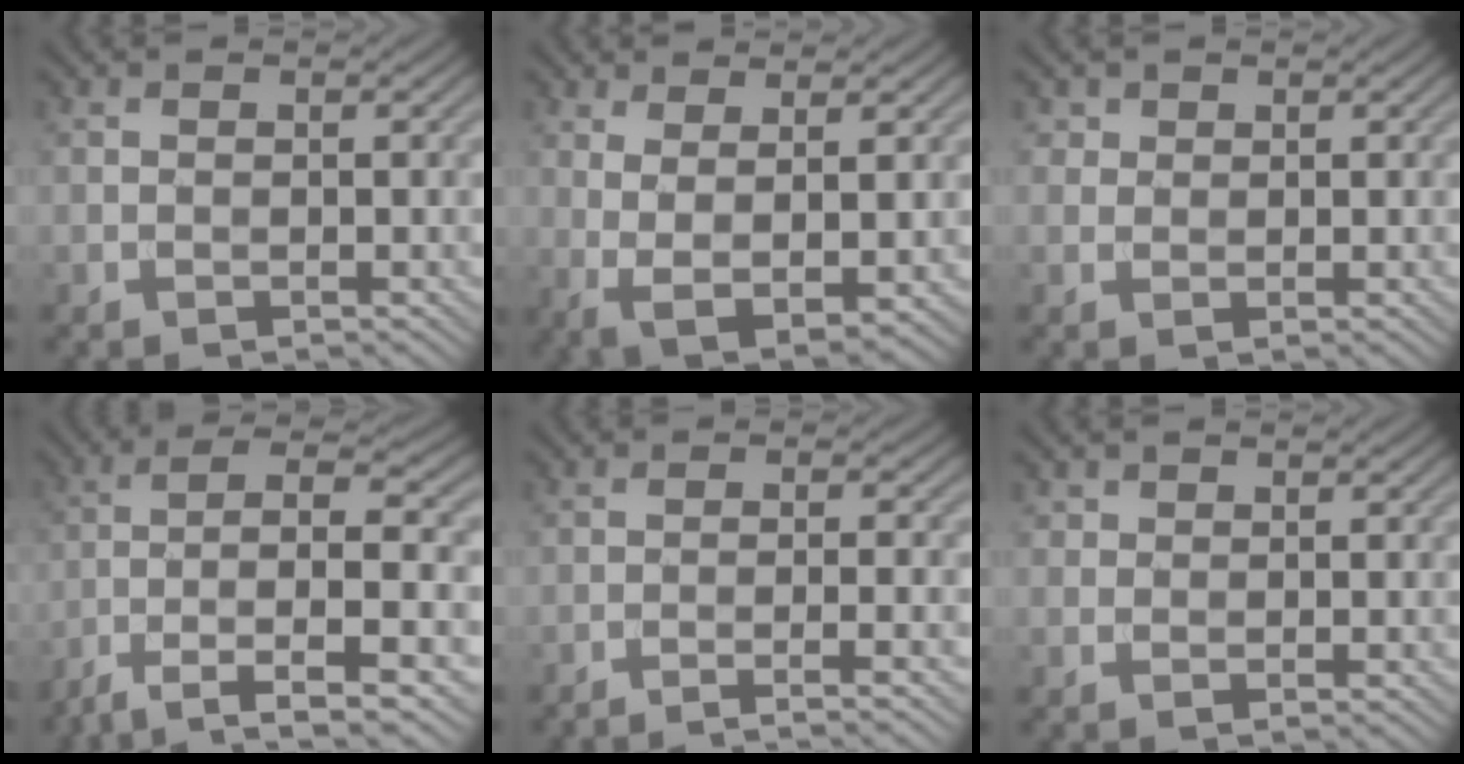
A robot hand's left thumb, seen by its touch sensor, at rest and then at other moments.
{"total": 4.8, "force": [1.1, 1.1, 4.6], "torque": [-0.102, -0.009, 0.029]}
{"total": 1.5, "force": [1.0, 1.1, 0.4], "torque": [-0.007, 0.001, 0.019]}
{"total": 9.7, "force": [-3.8, 3.2, 8.3], "torque": [-0.158, -0.006, -0.067]}
{"total": 4.5, "force": [-2.6, 0.4, 3.6], "torque": [-0.052, 0.014, -0.062]}
{"total": 1.1, "force": [0.7, 0.8, 0.3], "torque": [-0.004, -0.001, 0.014]}